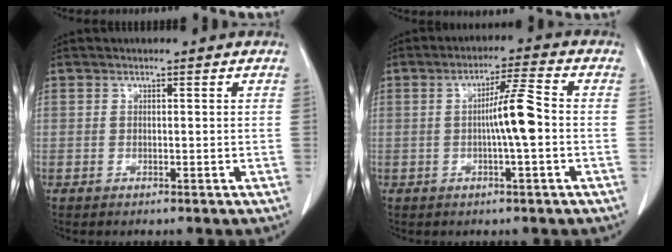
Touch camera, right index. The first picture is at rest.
{"total": 5.3, "force": [-0.5, -0.1, 5.3], "torque": [-0.082, 0.011, -0.007]}